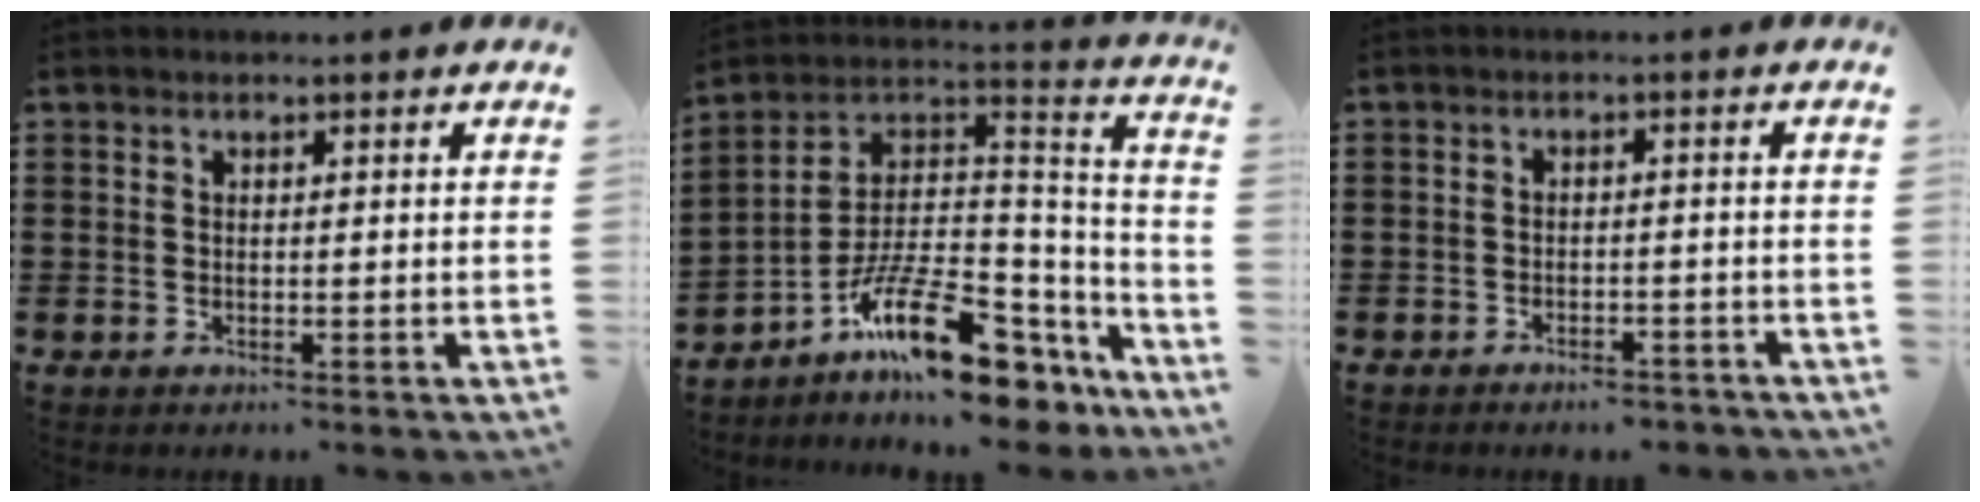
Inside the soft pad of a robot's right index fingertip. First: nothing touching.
{"total": 16.4, "force": [-9.9, 5.5, 11.9], "torque": [-0.193, 0.024, -0.172]}
{"total": 2.6, "force": [-2.5, 0.3, 0.1], "torque": [-0.008, -0.001, -0.053]}